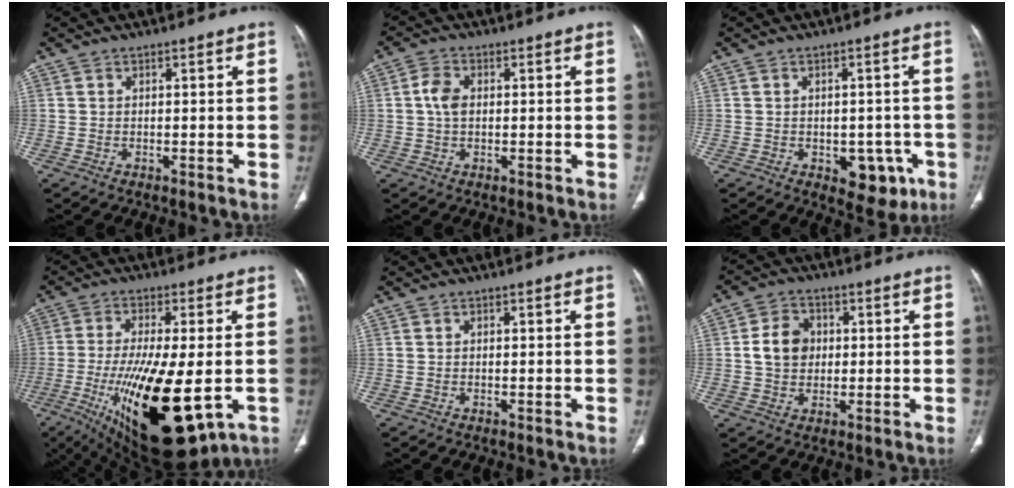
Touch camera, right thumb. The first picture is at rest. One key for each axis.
{"total": 4.1, "fx": 0.4, "fy": 2.7, "fz": 3.1, "tx": -0.063, "ty": 0.005, "tz": 0.004}
{"total": 7.8, "fx": -2.9, "fy": 4.9, "fz": 5.3, "tx": -0.030, "ty": 0.012, "tz": -0.028}
{"total": 25.0, "fx": -5.9, "fy": 8.9, "fz": 22.6, "tx": -0.399, "ty": -0.033, "tz": -0.072}
{"total": 0.0}
{"total": 7.5, "fx": 0.8, "fy": 6.1, "fz": 4.3, "tx": -0.057, "ty": 0.006, "tz": 0.010}